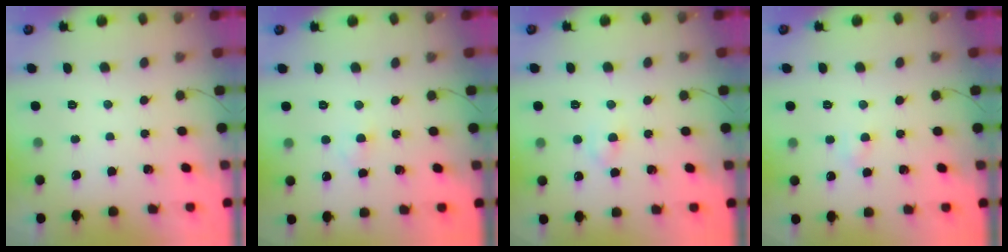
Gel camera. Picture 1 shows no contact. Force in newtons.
{"total": 2.1, "press": 1.8, "slide": 0.9}
{"total": 2.8, "press": 2.6, "slide": 1.0}
{"total": 3.0, "press": 2.8, "slide": 1.0}